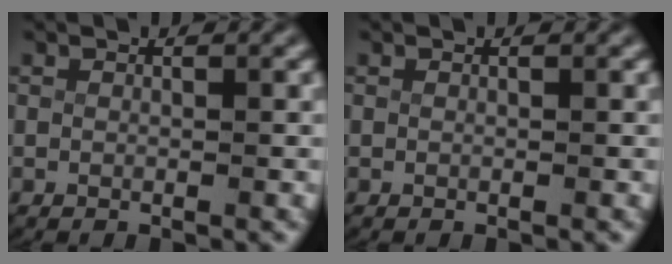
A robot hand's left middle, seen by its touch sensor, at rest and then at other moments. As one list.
[{"total": 0.0}]